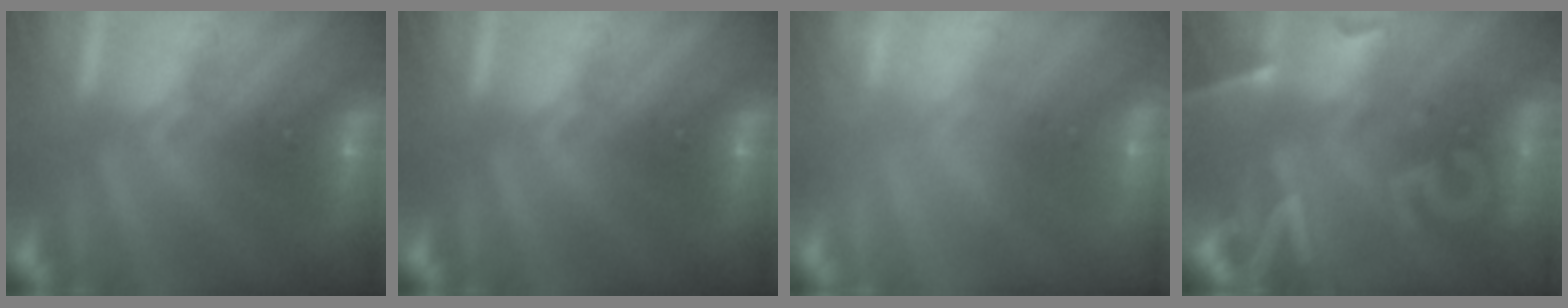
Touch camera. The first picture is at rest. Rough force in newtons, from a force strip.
{"total": 0.0}
{"total": 2.2}
{"total": 7.5}